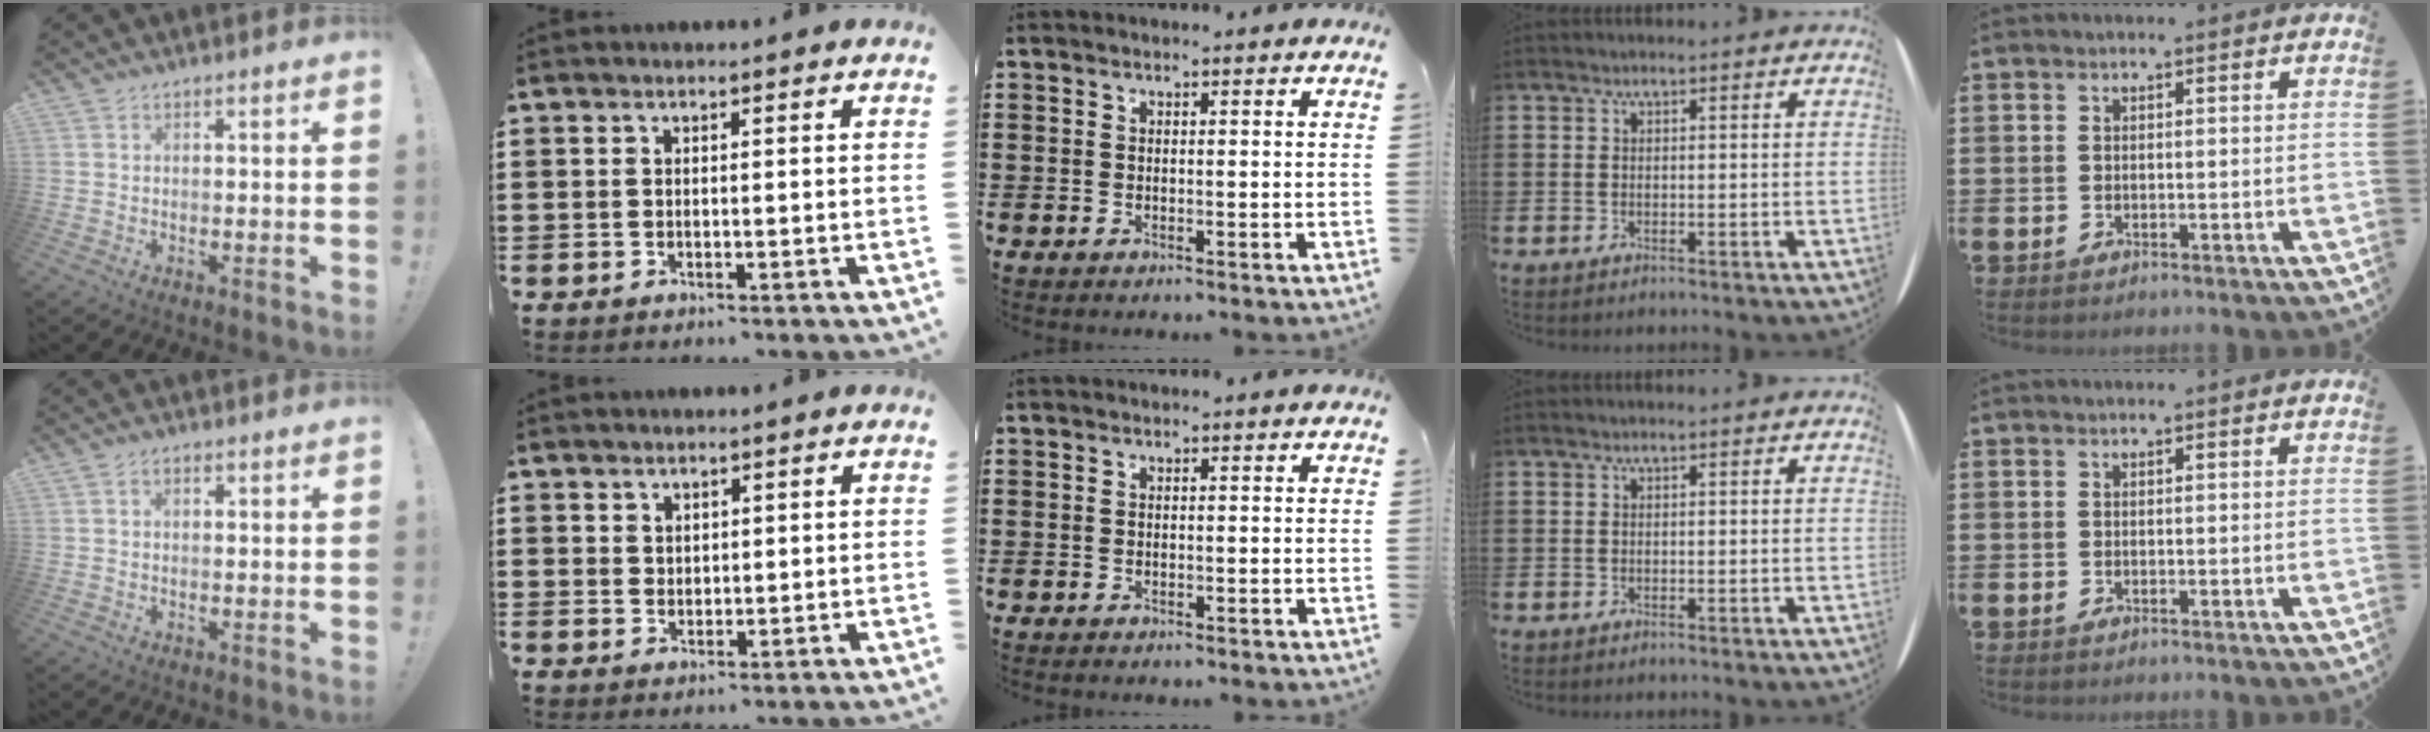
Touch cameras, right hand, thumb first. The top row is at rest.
{"thumb": {"total": 1.6, "force": [0.2, 1.0, 1.2], "torque": [-0.016, 0.001, 0.002]}, "index": {"total": 1.8, "force": [1.4, 1.1, 0.2], "torque": [-0.007, 0.004, 0.027]}}